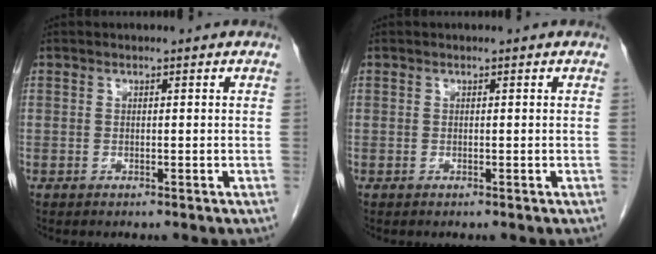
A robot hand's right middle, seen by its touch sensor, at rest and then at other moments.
{"total": 0.0}